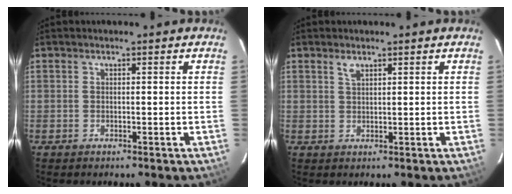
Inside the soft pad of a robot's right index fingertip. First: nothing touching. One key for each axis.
{"total": 1.6, "fx": 1.1, "fy": 0.6, "fz": 0.9, "tx": -0.017, "ty": 0.003, "tz": 0.021}